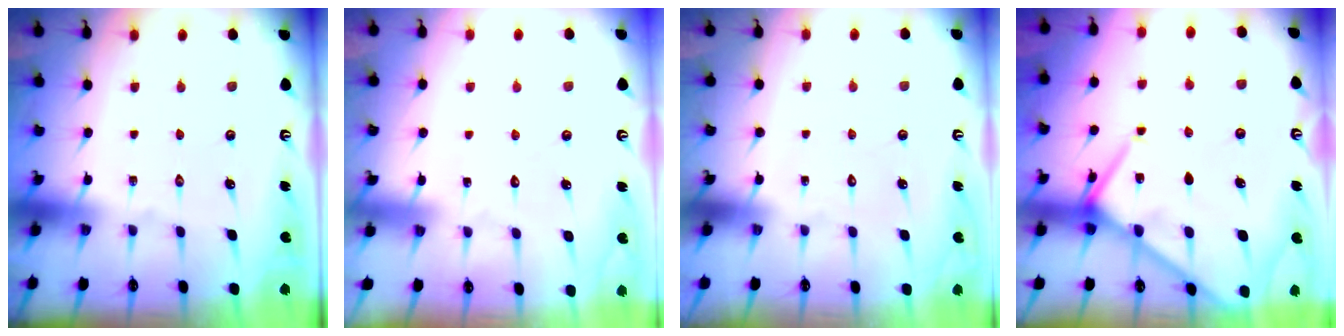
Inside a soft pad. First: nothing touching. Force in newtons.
{"total": 3.5, "press": 3.5, "slide": 0.3}
{"total": 1.6, "press": 1.6, "slide": 0.1}
{"total": 10.8, "press": 10.8, "slide": 1.2}